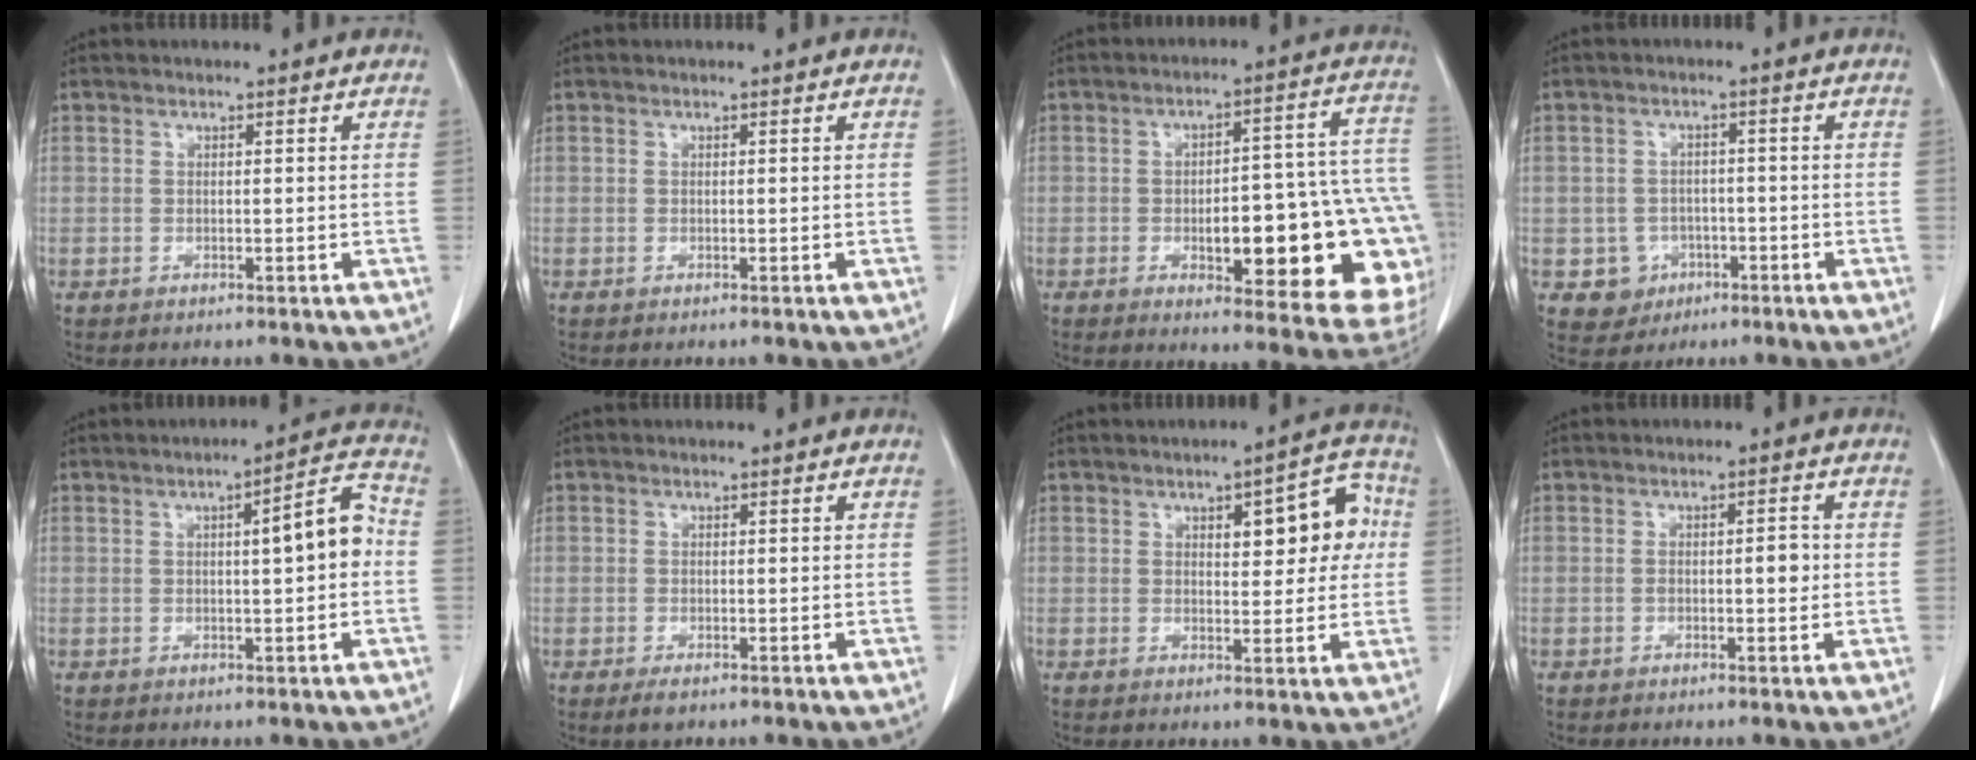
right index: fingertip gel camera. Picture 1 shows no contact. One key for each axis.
{"total": 0.0}
{"total": 22.9, "fx": -4.8, "fy": 5.6, "fz": 21.7, "tx": -0.194, "ty": 0.028, "tz": -0.043}
{"total": 4.8, "fx": -1.7, "fy": 4.4, "fz": 0.4, "tx": 0.000, "ty": 0.012, "tz": -0.018}
{"total": 6.9, "fx": 0.3, "fy": 1.1, "fz": 6.8, "tx": -0.092, "ty": 0.020, "tz": 0.000}
{"total": 1.5, "fx": -0.8, "fy": 0.8, "fz": 0.9, "tx": -0.014, "ty": -0.001, "tz": -0.010}
{"total": 8.6, "fx": 2.1, "fy": 3.2, "fz": 7.7, "tx": -0.084, "ty": 0.027, "tz": 0.025}
{"total": 2.6, "fx": -0.2, "fy": 0.8, "fz": 2.4, "tx": -0.041, "ty": 0.004, "tz": -0.001}